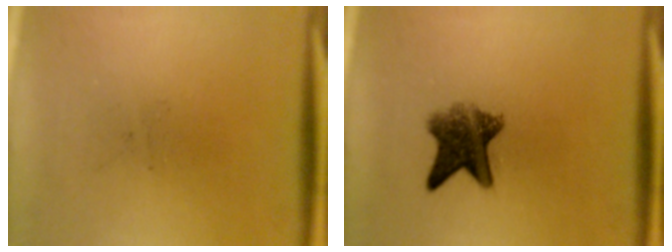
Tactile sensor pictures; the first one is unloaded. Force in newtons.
{"total": 6.5}